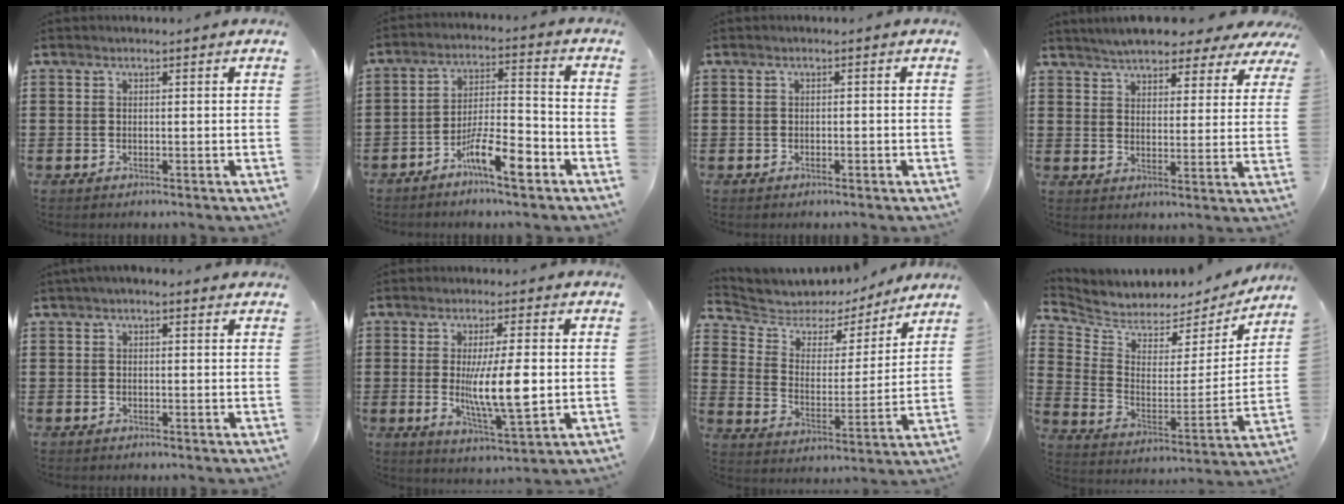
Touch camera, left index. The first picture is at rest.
{"total": 8.1, "force": [-5.2, 1.9, 5.9], "torque": [-0.115, 0.006, -0.098]}
{"total": 0.8, "force": [-0.6, 0.3, 0.3], "torque": [-0.009, -0.001, -0.014]}
{"total": 5.3, "force": [5.1, 0.8, 1.3], "torque": [-0.050, -0.019, 0.089]}
{"total": 1.1, "force": [0.1, 0.7, 0.8], "torque": [-0.017, 0.007, 0.001]}
{"total": 9.8, "force": [0.0, 2.5, 9.5], "torque": [-0.171, -0.014, -0.007]}
{"total": 4.6, "force": [3.8, 2.6, 0.6], "torque": [-0.046, -0.028, 0.059]}
{"total": 4.5, "force": [4.1, 1.9, 0.0], "torque": [-0.035, -0.038, 0.067]}